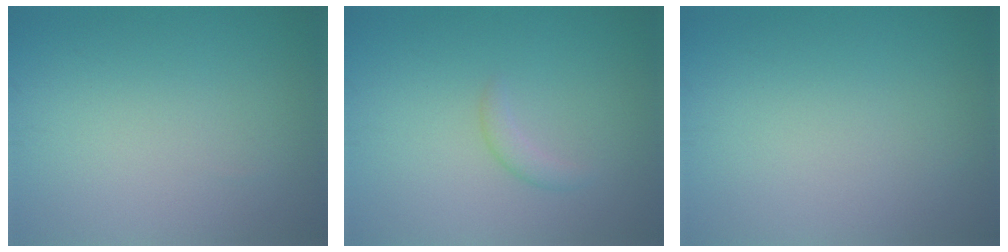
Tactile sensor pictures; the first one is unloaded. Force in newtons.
{"total": 1.1, "press": 1.1, "slide": 0.0}
{"total": 0.0}